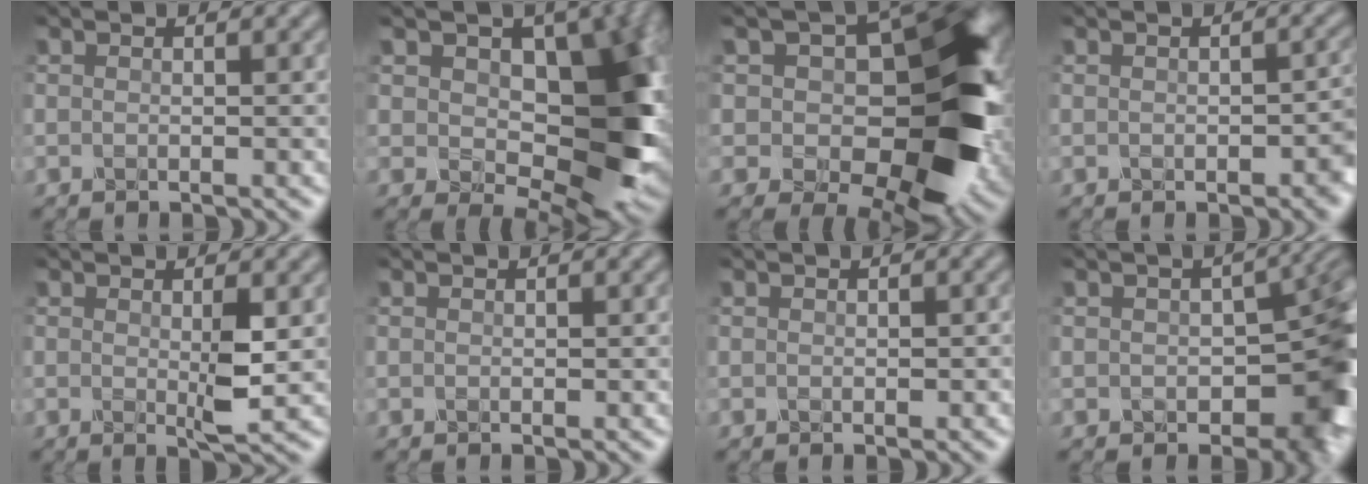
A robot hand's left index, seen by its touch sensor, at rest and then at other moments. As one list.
[{"total": 13.4, "force": [1.8, 8.7, 10.1], "torque": [-0.110, -0.005, 0.033]}, {"total": 15.1, "force": [1.0, 9.8, 11.4], "torque": [-0.118, -0.003, 0.019]}, {"total": 2.7, "force": [-0.4, 1.8, 1.9], "torque": [-0.021, -0.008, -0.005]}, {"total": 2.7, "force": [0.2, 0.4, 2.6], "torque": [-0.046, -0.006, 0.003]}, {"total": 0.0}, {"total": 0.7, "force": [0.0, 0.6, 0.4], "torque": [-0.004, -0.002, 0.000]}, {"total": 9.2, "force": [-1.7, 6.0, 6.8], "torque": [-0.068, -0.017, -0.018]}]